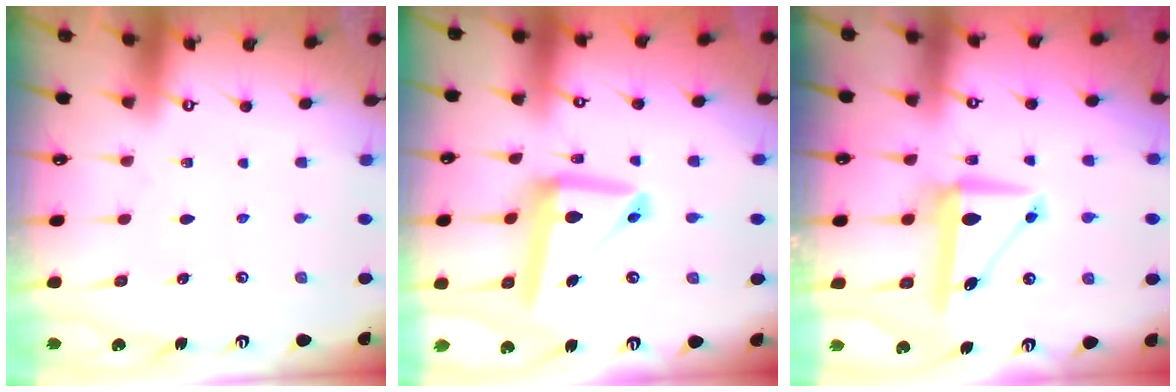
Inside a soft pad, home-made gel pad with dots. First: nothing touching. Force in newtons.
{"total": 14.5, "press": 14.3, "slide": 1.9}
{"total": 8.2, "press": 8.0, "slide": 1.8}